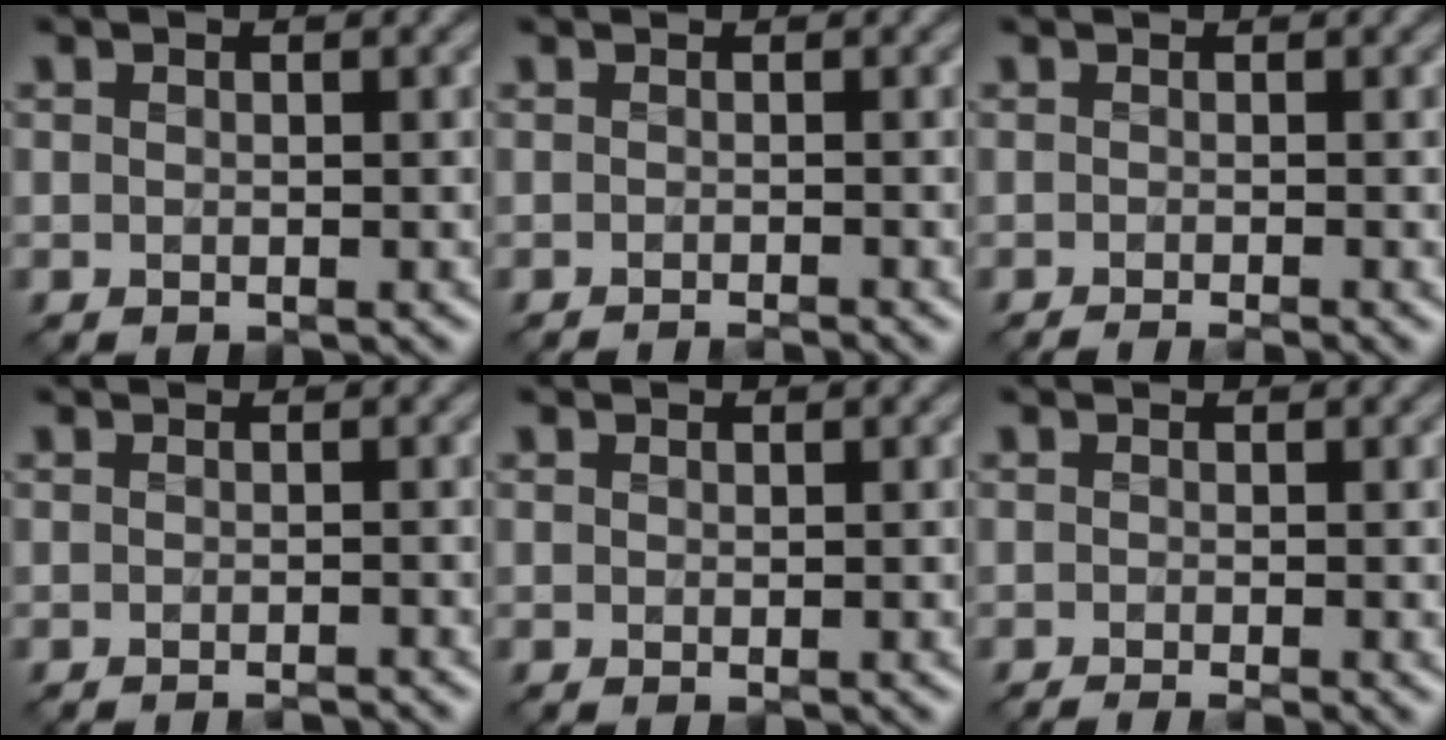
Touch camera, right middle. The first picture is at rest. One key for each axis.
{"total": 1.8, "fx": -1.1, "fy": 0.5, "fz": 1.3, "tx": 0.001, "ty": -0.008, "tz": -0.021}
{"total": 2.7, "fx": -1.3, "fy": 0.9, "fz": 2.2, "tx": -0.005, "ty": -0.008, "tz": -0.022}
{"total": 1.6, "fx": -0.9, "fy": 0.5, "fz": 1.2, "tx": 0.002, "ty": -0.007, "tz": -0.019}
{"total": 0.6, "fx": 0.5, "fy": 0.1, "fz": 0.3, "tx": -0.006, "ty": -0.002, "tz": 0.006}
{"total": 2.8, "fx": -0.9, "fy": 0.8, "fz": 2.5, "tx": -0.016, "ty": -0.009, "tz": -0.021}